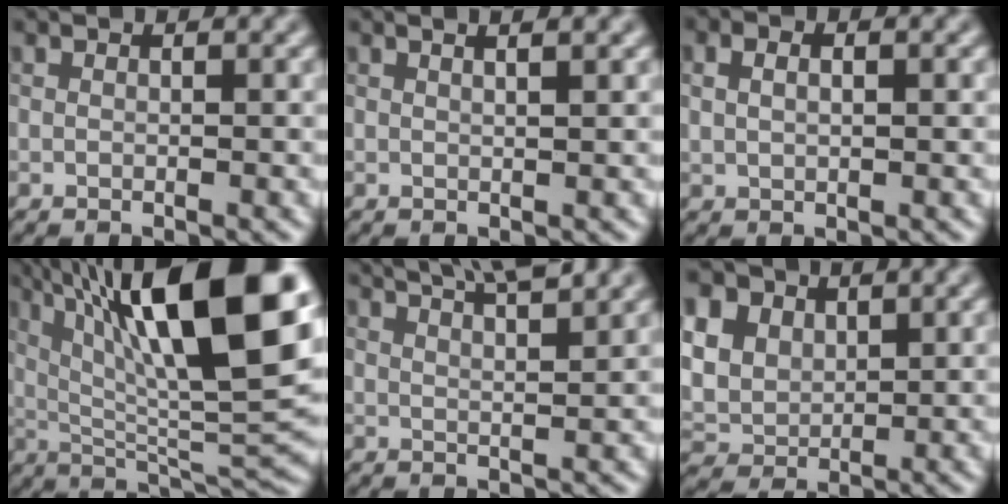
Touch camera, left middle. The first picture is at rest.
{"total": 2.3, "force": [1.5, 0.9, 1.5], "torque": [0.004, 0.020, -0.002]}
{"total": 1.8, "force": [0.5, 1.1, 1.3], "torque": [-0.030, 0.009, 0.013]}
{"total": 15.7, "force": [6.0, 4.7, 13.7], "torque": [-0.222, 0.018, 0.112]}
{"total": 6.4, "force": [5.0, 1.5, 3.6], "torque": [-0.030, 0.034, 0.048]}
{"total": 5.8, "force": [2.6, 4.4, 2.8], "torque": [-0.112, 0.019, 0.063]}